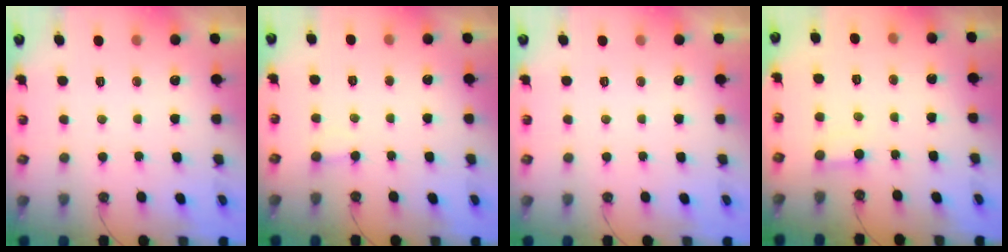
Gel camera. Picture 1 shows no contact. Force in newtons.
{"total": 1.9, "press": 1.9, "slide": 0.3}
{"total": 0.0}
{"total": 2.4, "press": 2.4, "slide": 0.1}